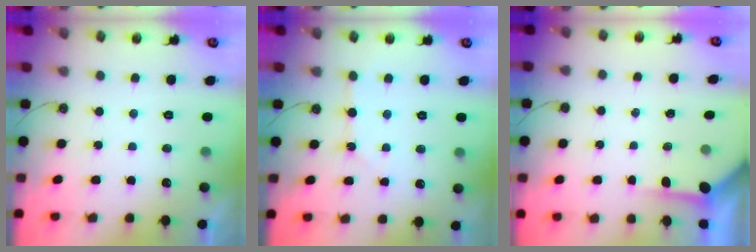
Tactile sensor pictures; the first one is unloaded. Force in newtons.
{"total": 3.0, "press": 3.0, "slide": 0.3}
{"total": 3.5, "press": 3.5, "slide": 0.4}